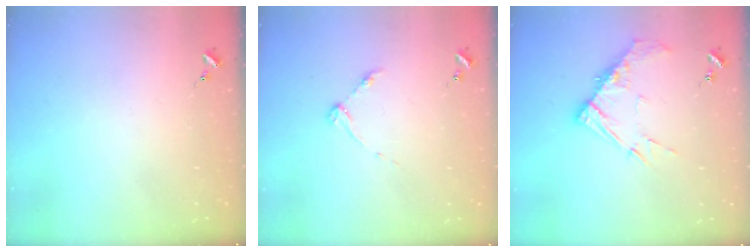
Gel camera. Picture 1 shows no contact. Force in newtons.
{"total": 3.3, "press": 3.3, "slide": 0.5}
{"total": 11.1, "press": 11.0, "slide": 1.1}